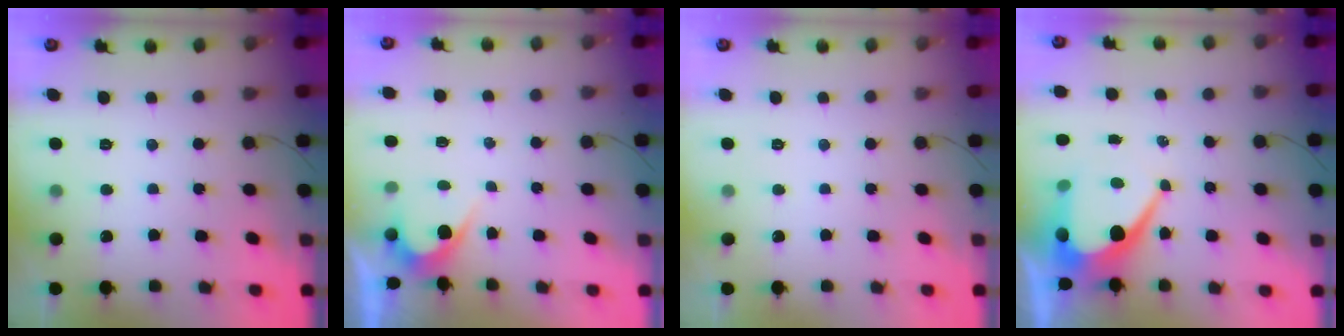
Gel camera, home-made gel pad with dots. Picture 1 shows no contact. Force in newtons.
{"total": 3.4, "press": 3.4, "slide": 0.3}
{"total": 0.0}
{"total": 11.7, "press": 11.7, "slide": 0.8}